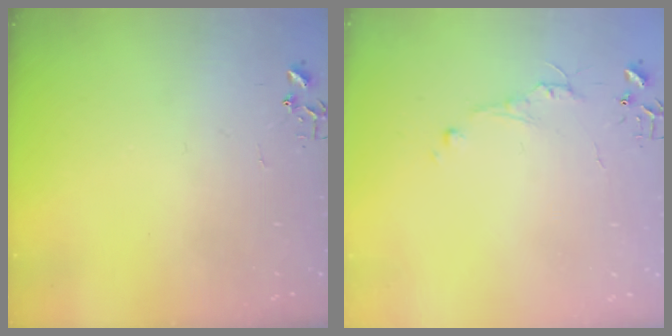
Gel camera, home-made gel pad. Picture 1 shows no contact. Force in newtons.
{"total": 5.0, "press": 5.0, "slide": 0.6}